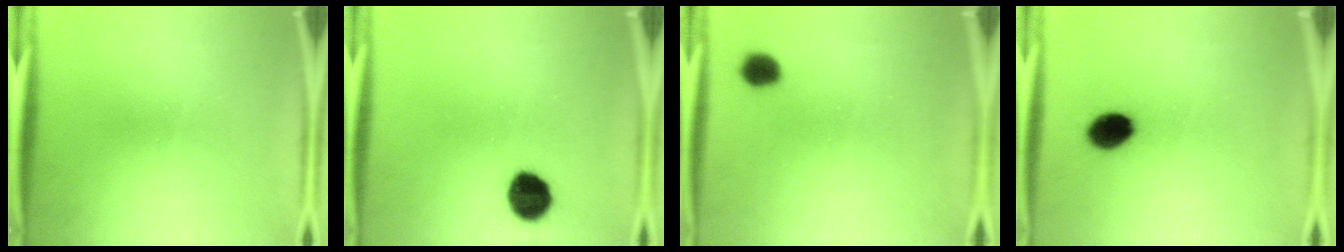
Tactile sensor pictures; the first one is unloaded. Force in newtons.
{"total": 8.4}
{"total": 4.8}
{"total": 6.7}